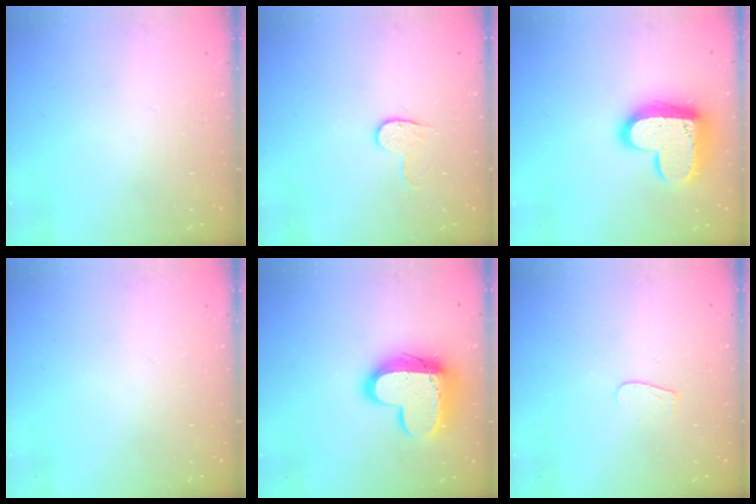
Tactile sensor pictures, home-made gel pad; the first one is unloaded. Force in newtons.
{"total": 4.5, "press": 4.5, "slide": 0.5}
{"total": 19.0, "press": 19.0, "slide": 1.5}
{"total": 0.0}
{"total": 16.2, "press": 16.1, "slide": 1.1}
{"total": 3.7, "press": 3.7, "slide": 0.3}